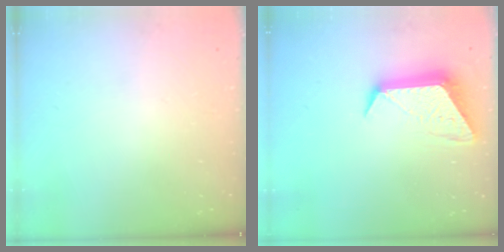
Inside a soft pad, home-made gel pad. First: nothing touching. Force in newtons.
{"total": 11.4, "press": 11.4, "slide": 0.9}